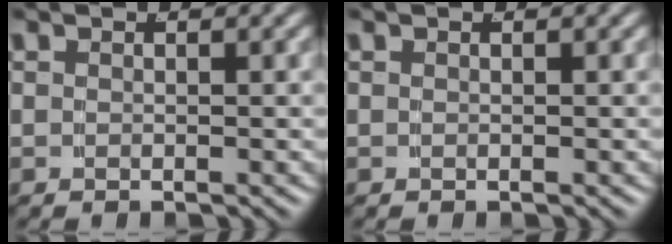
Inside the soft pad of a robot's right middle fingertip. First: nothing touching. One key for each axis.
{"total": 0.0}